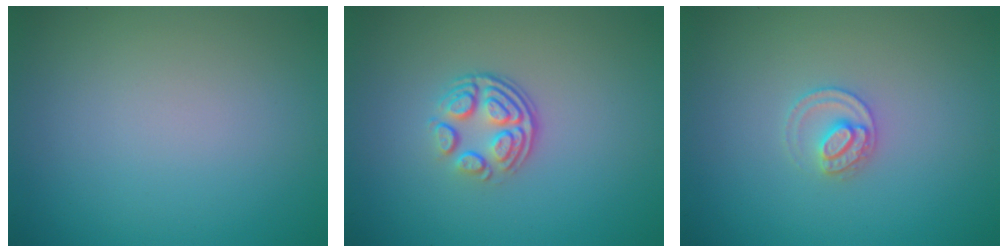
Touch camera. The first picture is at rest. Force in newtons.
{"total": 3.7, "press": 2.6, "slide": 2.7}
{"total": 2.1, "press": 2.1, "slide": 0.2}